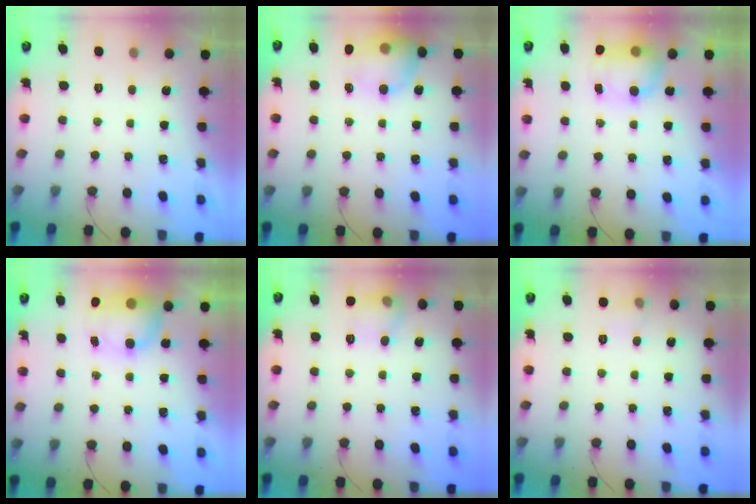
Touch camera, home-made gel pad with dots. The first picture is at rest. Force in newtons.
{"total": 15.0, "press": 14.9, "slide": 2.2}
{"total": 7.8, "press": 7.4, "slide": 2.5}
{"total": 7.4, "press": 7.3, "slide": 1.0}
{"total": 8.2, "press": 8.1, "slide": 0.6}
{"total": 5.1, "press": 4.8, "slide": 1.6}